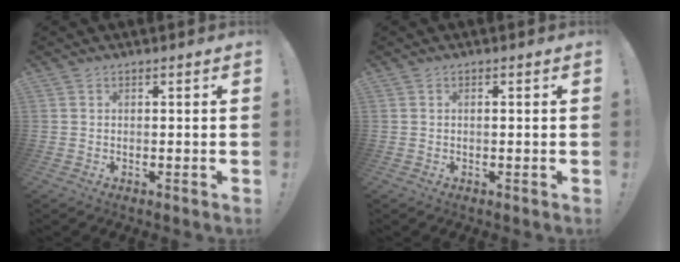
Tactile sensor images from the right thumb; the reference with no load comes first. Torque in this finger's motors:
{"motor_torque": [-0.26, -0.01, -0.30, -0.03, 0.07]}